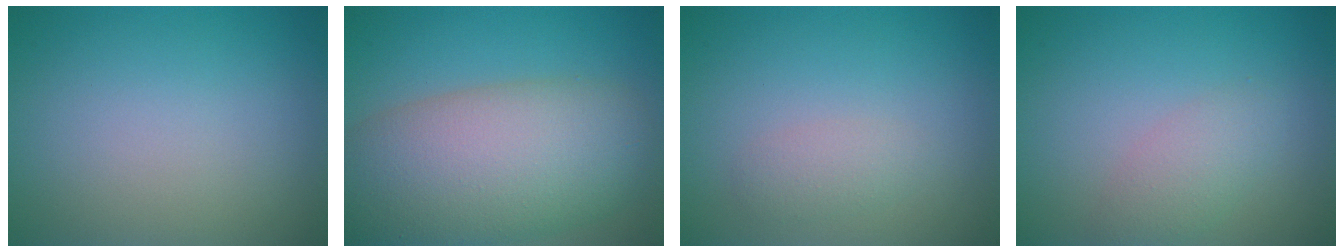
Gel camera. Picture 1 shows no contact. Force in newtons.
{"total": 11.2, "press": 11.2, "slide": 0.6}
{"total": 1.5, "press": 1.5, "slide": 0.1}
{"total": 2.2, "press": 2.2, "slide": 0.1}